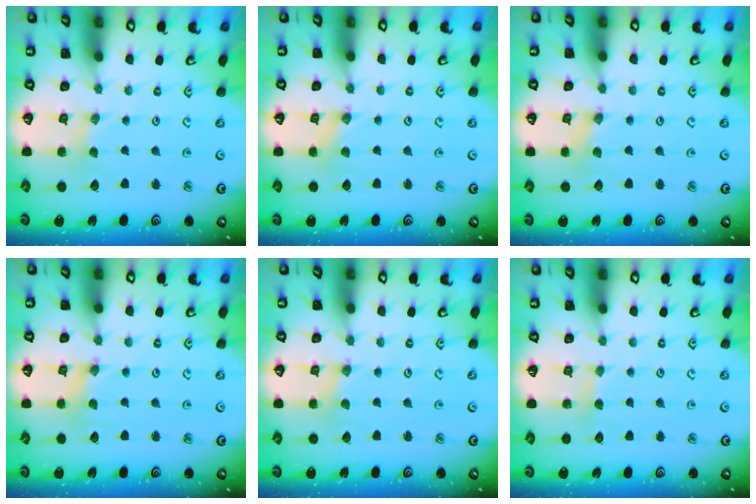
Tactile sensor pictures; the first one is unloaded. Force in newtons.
{"total": 0.7, "press": 0.6, "slide": 0.1}
{"total": 0.6, "press": 0.6, "slide": 0.2}
{"total": 0.0}
{"total": 0.0}
{"total": 2.1, "press": 2.0, "slide": 0.3}